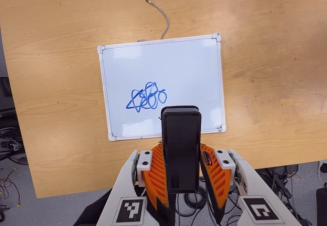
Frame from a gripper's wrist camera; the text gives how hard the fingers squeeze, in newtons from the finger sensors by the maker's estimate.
{"total": 3.8, "left": 2.5, "right": 5.1}